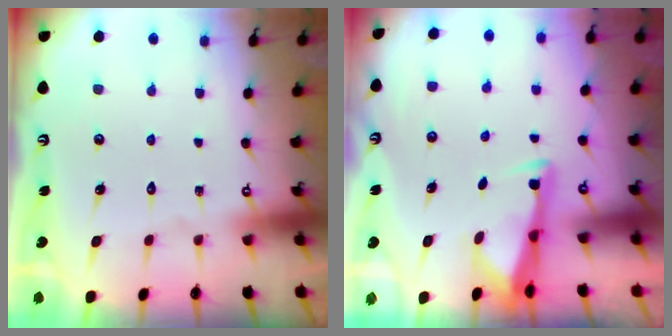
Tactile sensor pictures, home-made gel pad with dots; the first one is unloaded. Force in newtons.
{"total": 3.2, "press": 3.1, "slide": 0.9}